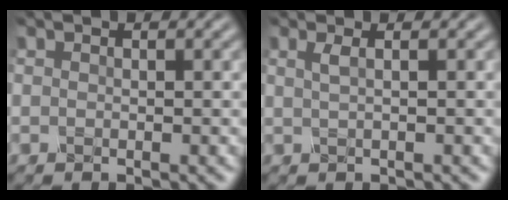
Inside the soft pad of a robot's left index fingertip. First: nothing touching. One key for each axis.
{"total": 1.1, "fx": 0.1, "fy": 0.4, "fz": 1.0, "tx": -0.012, "ty": 0.003, "tz": -0.003}